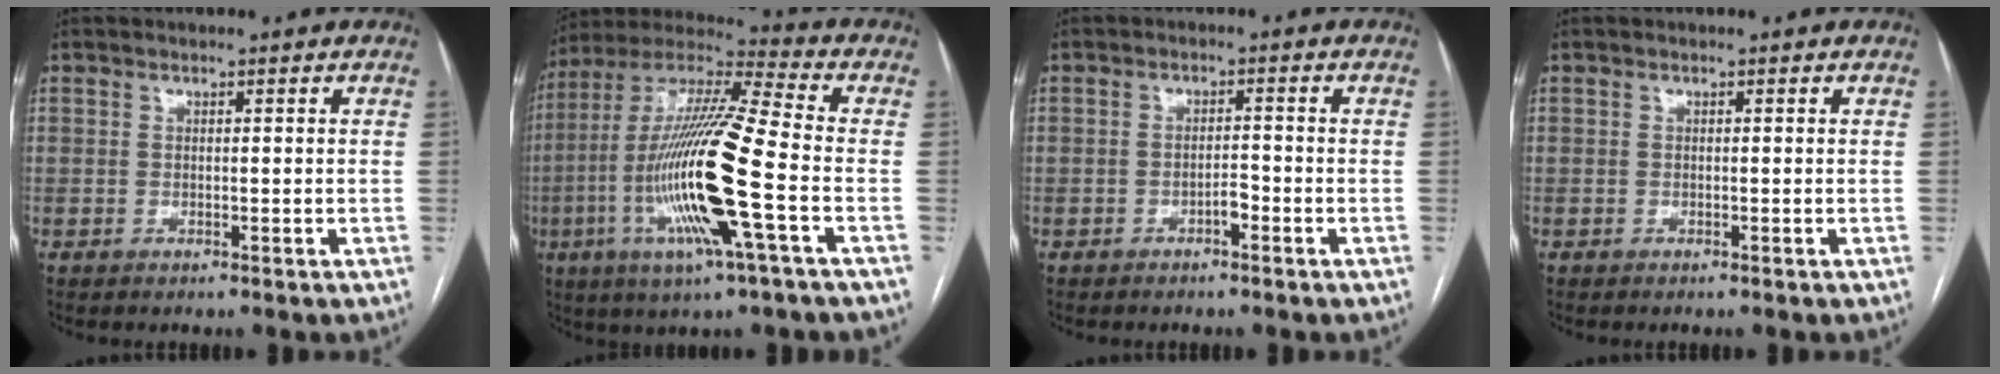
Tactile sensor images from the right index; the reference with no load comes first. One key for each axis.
{"total": 19.9, "fx": -5.1, "fy": 0.8, "fz": 19.2, "tx": -0.398, "ty": -0.015, "tz": -0.103}
{"total": 1.8, "fx": -1.1, "fy": 0.6, "fz": 1.3, "tx": -0.018, "ty": 0.003, "tz": -0.018}
{"total": 0.0}